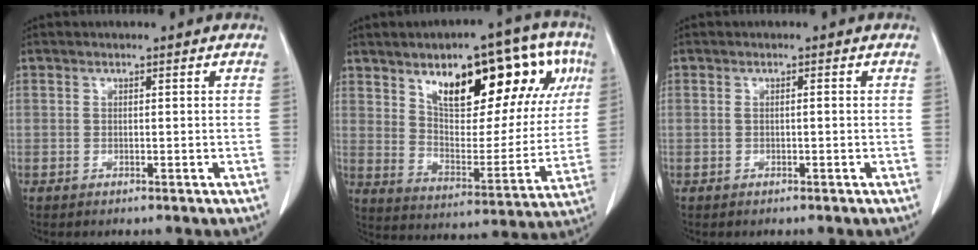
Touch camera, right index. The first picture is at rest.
{"total": 22.6, "force": [10.5, 8.5, 18.1], "torque": [-0.249, 0.025, 0.163]}
{"total": 0.5, "force": [-0.1, 0.1, 0.5], "torque": [-0.010, 0.001, -0.001]}